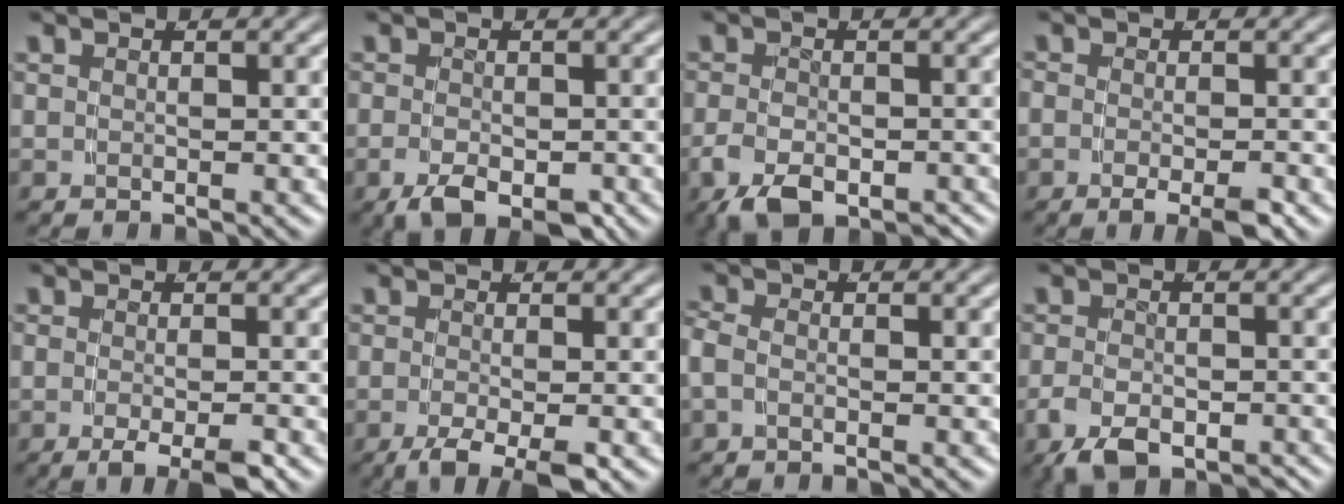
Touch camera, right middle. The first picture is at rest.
{"total": 3.8, "force": [-2.1, 1.6, 2.8], "torque": [-0.047, -0.027, -0.022]}
{"total": 5.2, "force": [-3.1, 2.7, 3.2], "torque": [-0.064, -0.033, -0.034]}
{"total": 3.0, "force": [-1.8, 0.8, 2.3], "torque": [-0.044, -0.009, -0.026]}
{"total": 4.2, "force": [-2.6, 1.0, 3.2], "torque": [-0.056, -0.020, -0.030]}
{"total": 6.0, "force": [-4.1, 2.0, 4.0], "torque": [-0.080, -0.037, -0.044]}
{"total": 1.6, "force": [-0.5, 0.9, 1.1], "torque": [-0.035, -0.010, -0.008]}
{"total": 5.0, "force": [-3.1, 2.6, 2.9], "torque": [-0.057, -0.032, -0.035]}